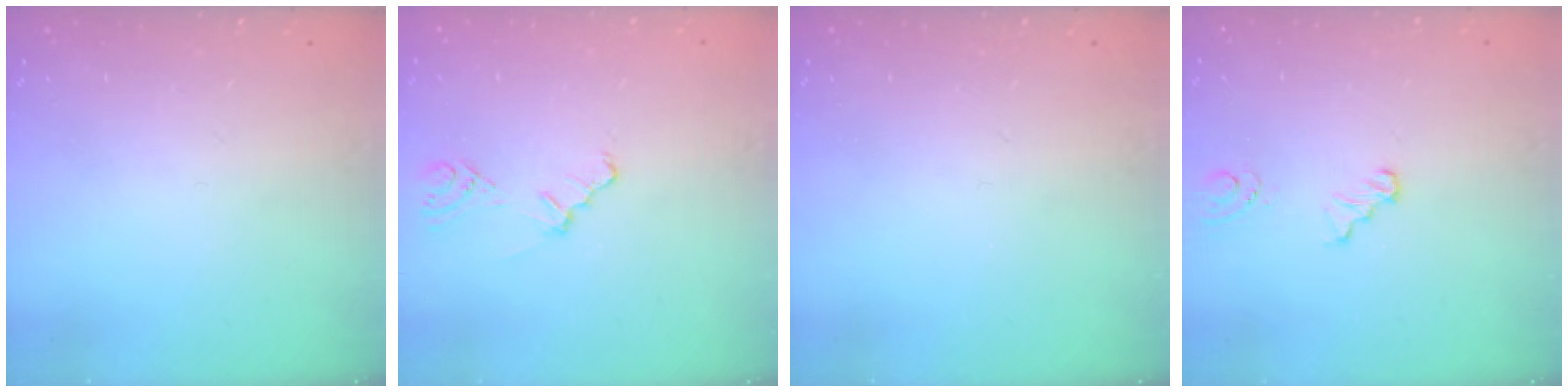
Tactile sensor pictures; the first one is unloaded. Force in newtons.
{"total": 2.8, "press": 2.8, "slide": 0.7}
{"total": 0.0}
{"total": 3.3, "press": 3.3, "slide": 0.3}